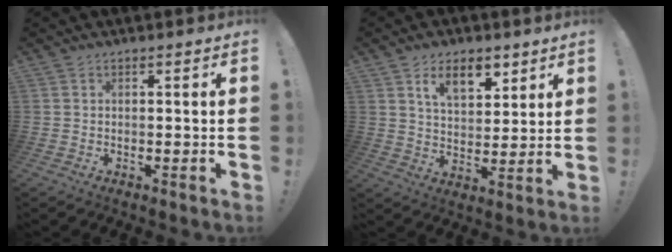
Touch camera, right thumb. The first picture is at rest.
{"total": 10.3, "force": [6.1, 5.4, 6.3], "torque": [-0.094, -0.021, 0.110]}